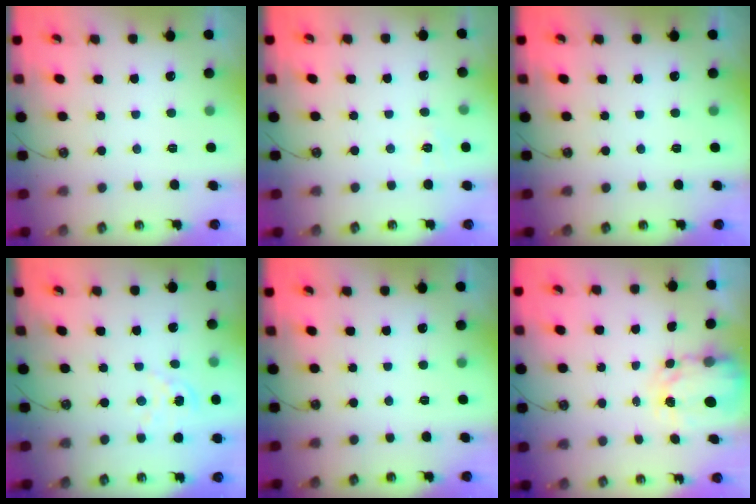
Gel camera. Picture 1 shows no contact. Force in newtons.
{"total": 4.0, "press": 3.9, "slide": 0.4}
{"total": 0.0}
{"total": 2.9, "press": 2.9, "slide": 0.3}
{"total": 0.0}
{"total": 3.9, "press": 3.9, "slide": 0.1}